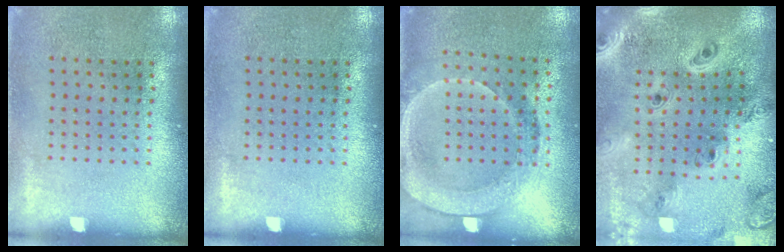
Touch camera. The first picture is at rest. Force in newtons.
{"total": 0.0}
{"total": 1.7, "press": 1.5, "slide": 0.8}
{"total": 3.4, "press": 2.8, "slide": 2.0}